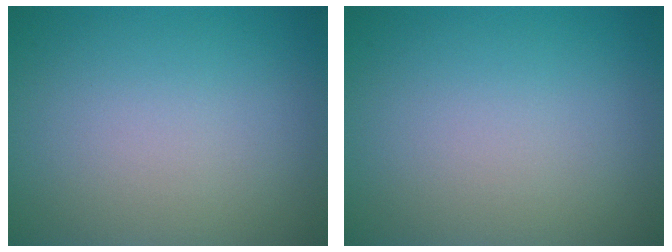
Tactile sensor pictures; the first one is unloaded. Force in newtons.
{"total": 0.0}